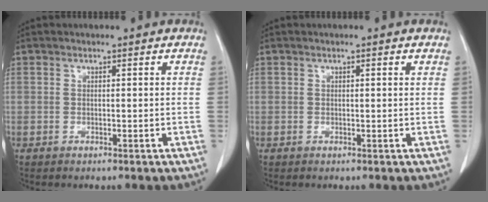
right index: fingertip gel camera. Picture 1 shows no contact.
{"total": 0.6, "force": [0.3, 0.1, 0.5], "torque": [-0.009, 0.001, 0.003]}